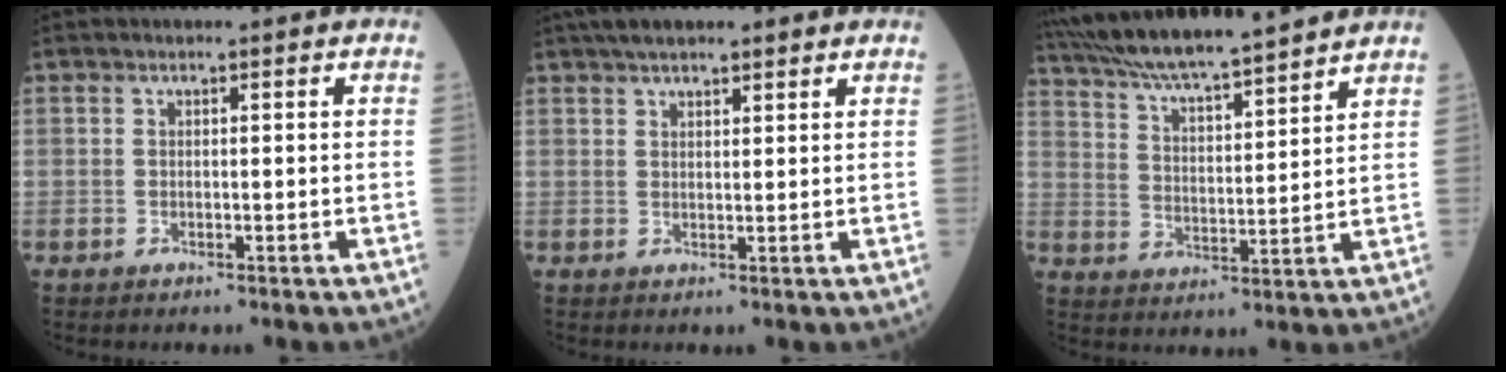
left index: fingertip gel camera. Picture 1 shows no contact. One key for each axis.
{"total": 6.0, "fx": 4.7, "fy": 1.5, "fz": 3.4, "tx": -0.054, "ty": 0.032, "tz": 0.075}
{"total": 17.2, "fx": 15.5, "fy": 0.5, "fz": 7.4, "tx": -0.136, "ty": 0.019, "tz": 0.255}